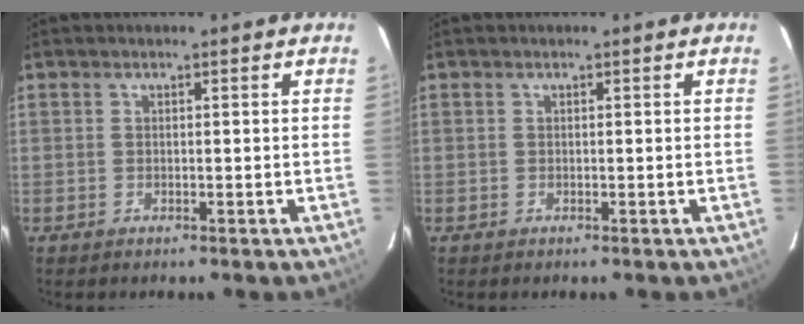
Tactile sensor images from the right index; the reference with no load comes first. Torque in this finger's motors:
{"motor_torque": [0.21, 0.21, 0.00, -0.01]}